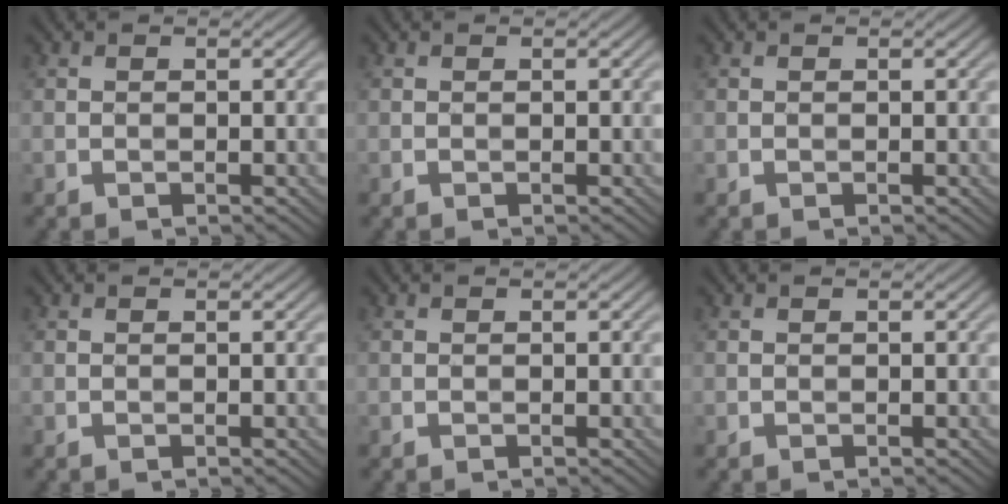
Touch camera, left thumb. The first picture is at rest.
{"total": 0.0}
{"total": 0.0}
{"total": 0.0}
{"total": 0.0}
{"total": 0.0}